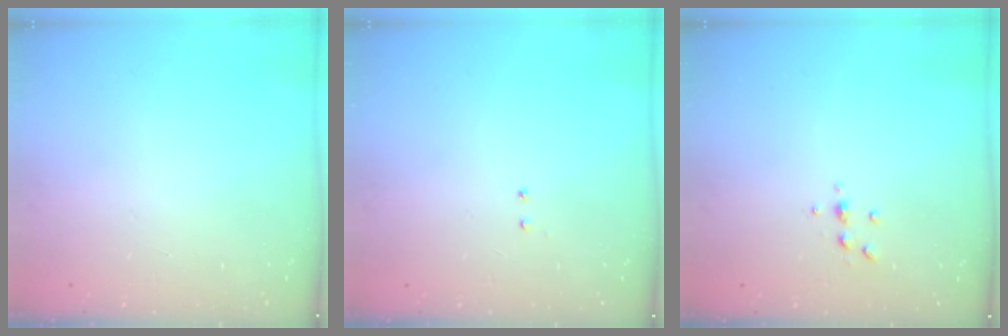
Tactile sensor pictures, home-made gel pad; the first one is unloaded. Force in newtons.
{"total": 2.0, "press": 2.0, "slide": 0.4}
{"total": 4.2, "press": 4.1, "slide": 0.5}